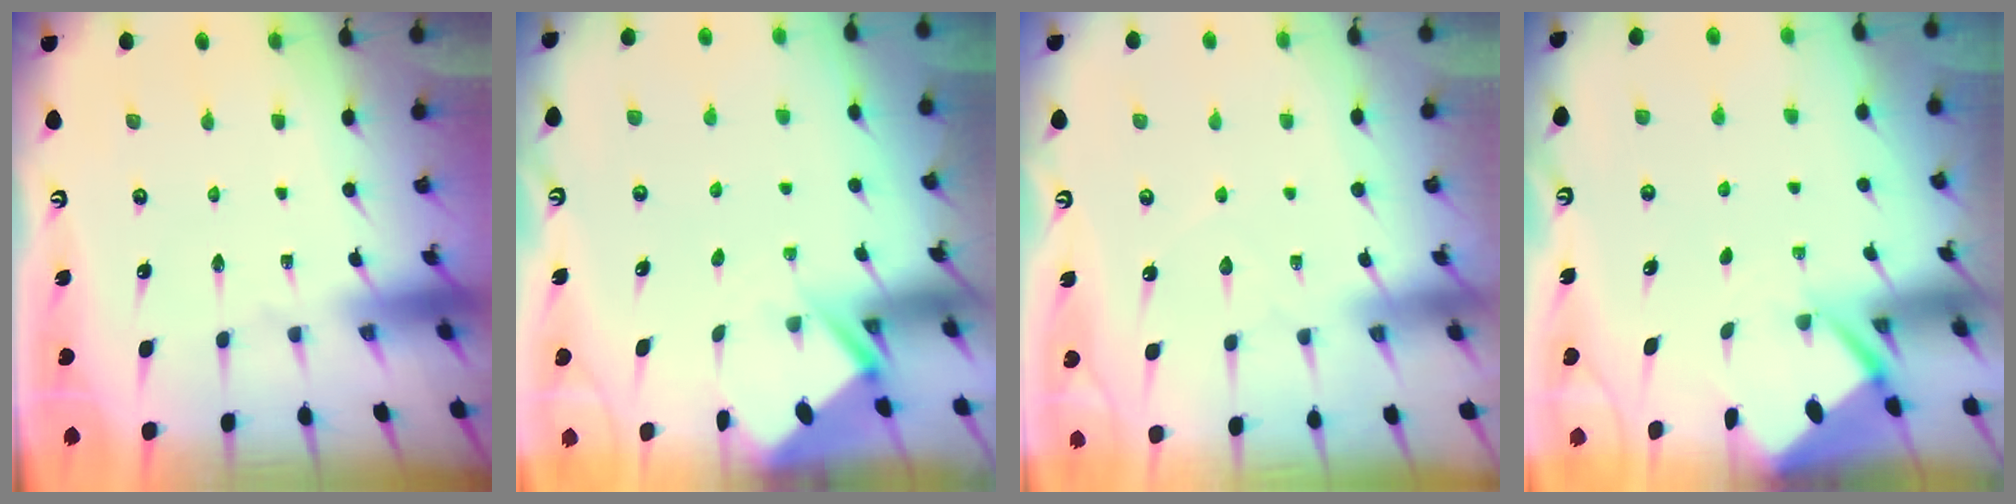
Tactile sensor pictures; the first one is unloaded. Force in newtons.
{"total": 2.8, "press": 2.8, "slide": 0.1}
{"total": 4.9, "press": 4.8, "slide": 0.4}
{"total": 2.6, "press": 2.5, "slide": 0.3}